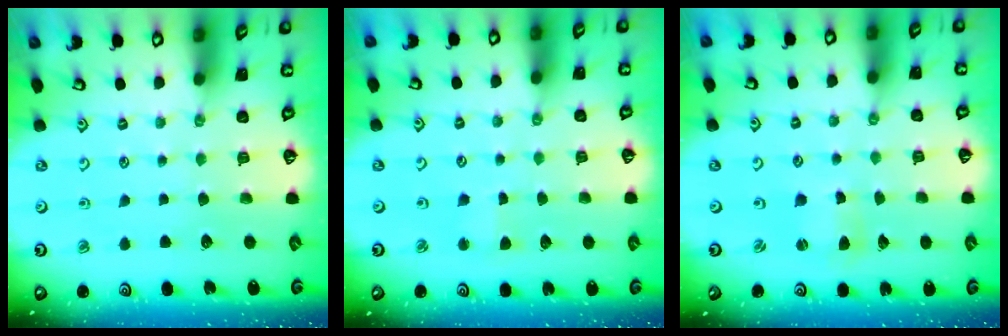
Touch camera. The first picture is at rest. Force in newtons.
{"total": 2.3, "press": 2.3, "slide": 0.2}
{"total": 2.2, "press": 2.2, "slide": 0.3}